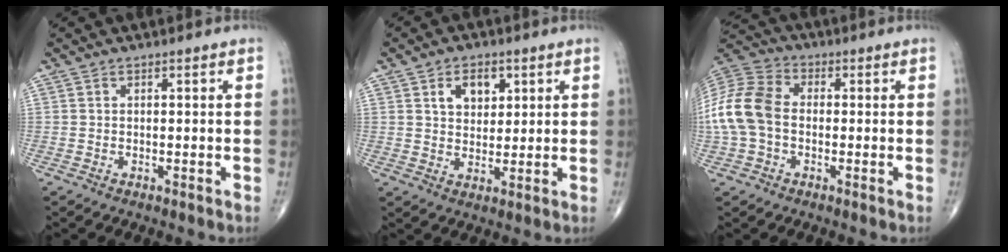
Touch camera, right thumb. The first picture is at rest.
{"total": 6.3, "force": [2.7, 4.2, 3.9], "torque": [-0.037, -0.013, 0.043]}
{"total": 13.2, "force": [-1.0, 9.4, 9.2], "torque": [-0.198, 0.033, -0.027]}